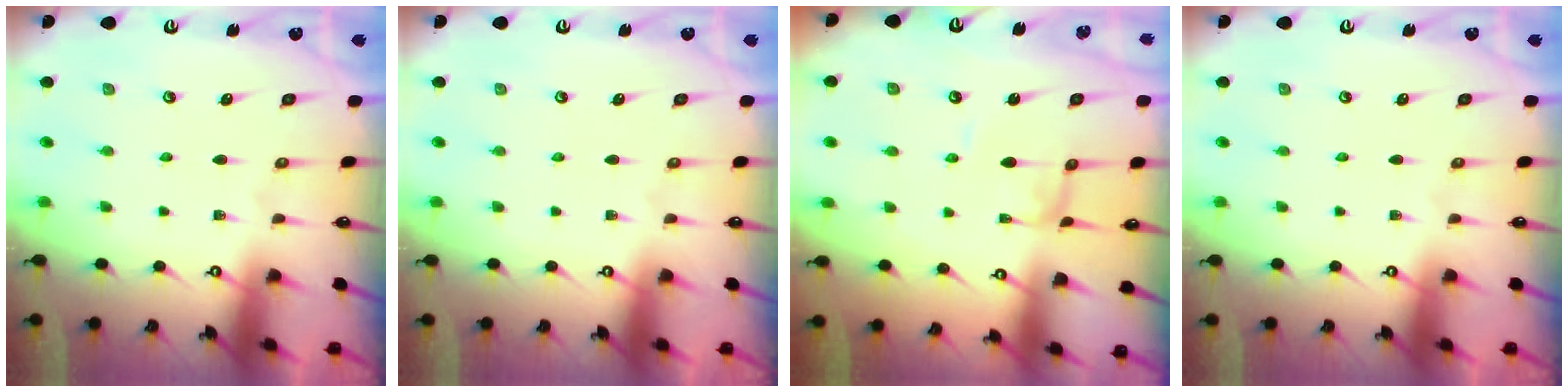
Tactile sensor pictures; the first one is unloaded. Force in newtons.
{"total": 0.0}
{"total": 2.2, "press": 2.2, "slide": 0.1}
{"total": 0.0}